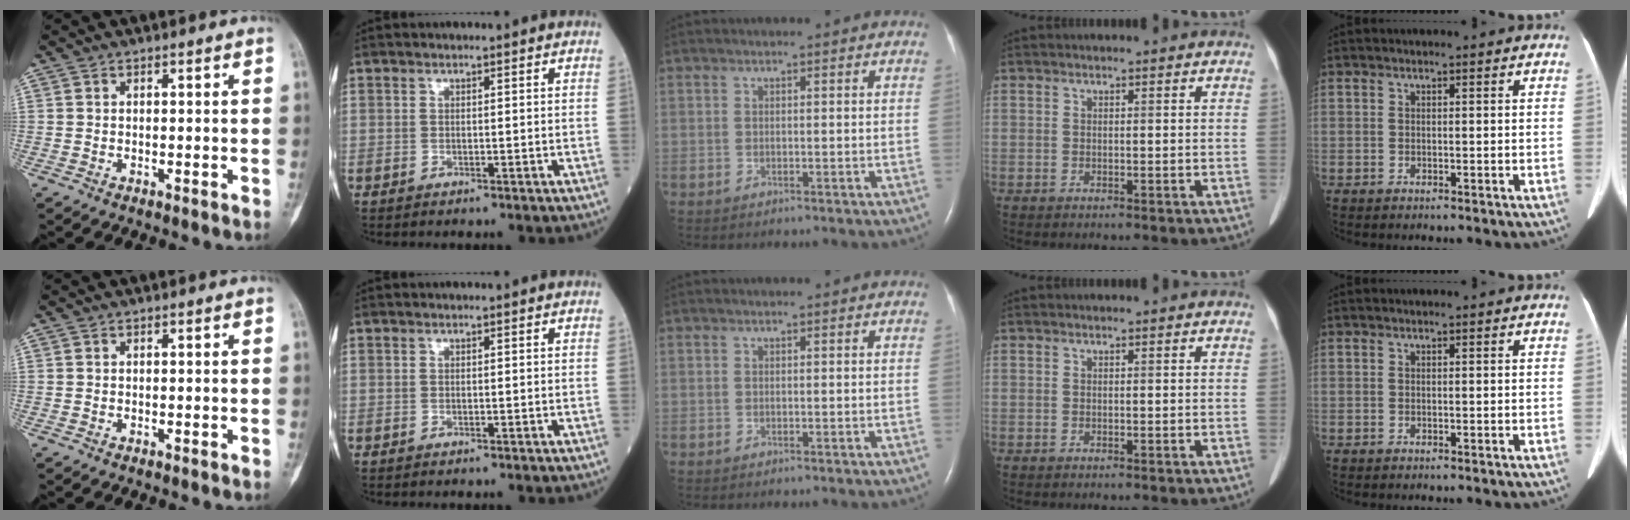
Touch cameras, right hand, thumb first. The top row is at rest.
{}